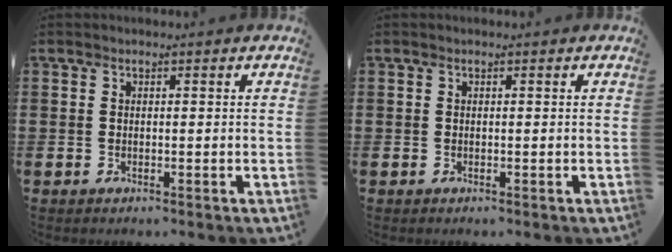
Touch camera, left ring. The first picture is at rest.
{"total": 0.0}